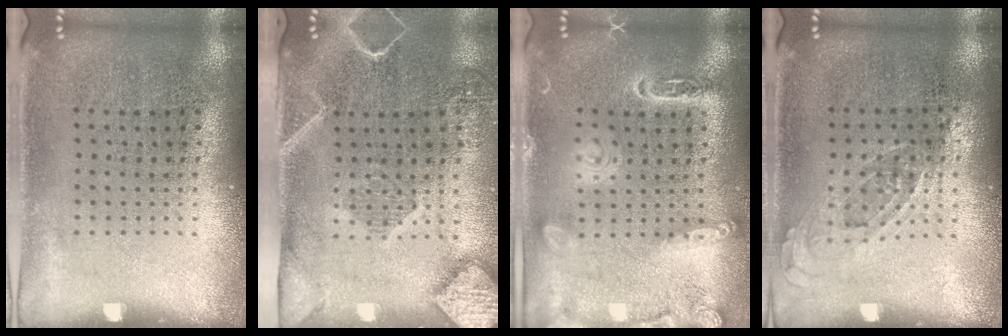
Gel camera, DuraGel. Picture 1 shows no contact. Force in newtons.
{"total": 2.5, "press": 1.9, "slide": 1.7}
{"total": 1.9, "press": 1.8, "slide": 0.4}
{"total": 0.8, "press": 0.7, "slide": 0.3}